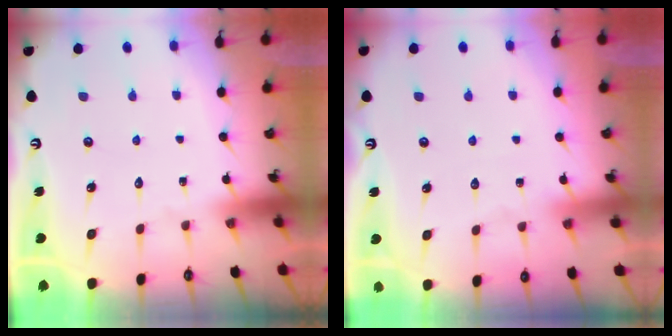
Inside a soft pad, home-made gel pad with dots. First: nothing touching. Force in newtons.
{"total": 3.2, "press": 3.1, "slide": 0.4}